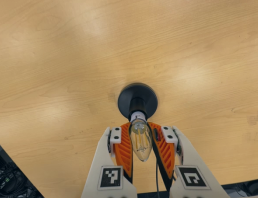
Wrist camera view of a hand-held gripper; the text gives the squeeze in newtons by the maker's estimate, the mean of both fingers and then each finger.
{"total": 22.1, "left": 22.2, "right": 22.0}